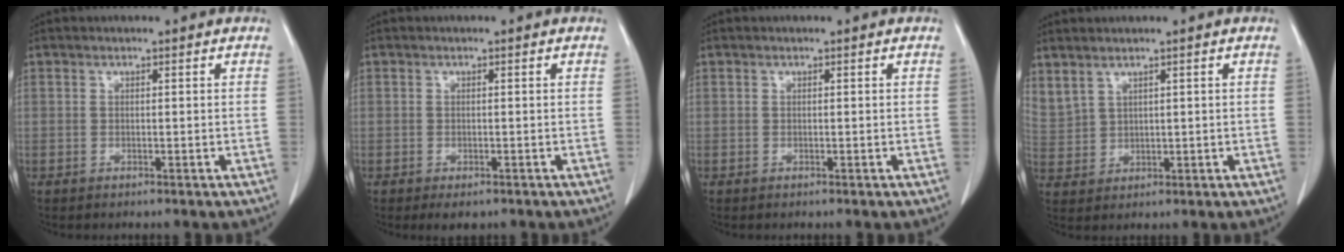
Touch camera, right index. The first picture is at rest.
{"total": 2.1, "force": [-1.3, 1.2, 1.1], "torque": [-0.011, -0.002, -0.010]}
{"total": 0.0}
{"total": 5.8, "force": [3.9, 3.2, 2.9], "torque": [-0.080, 0.005, 0.099]}